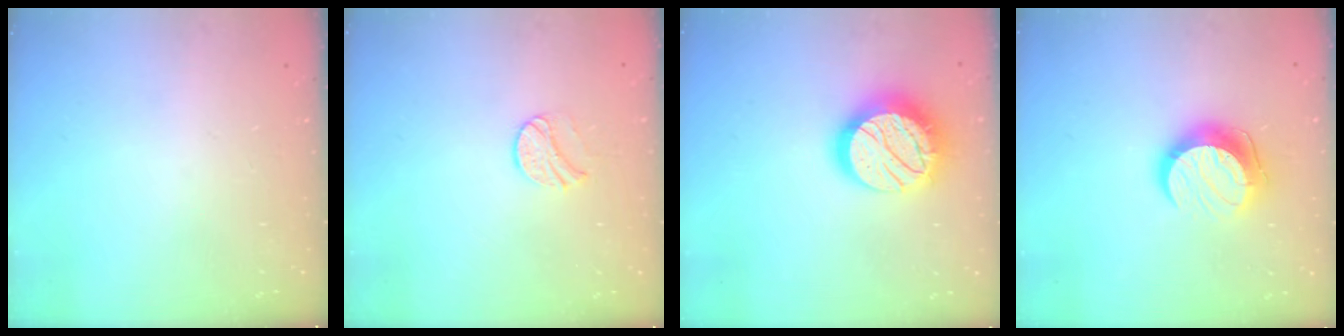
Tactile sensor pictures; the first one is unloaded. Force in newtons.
{"total": 7.7, "press": 7.7, "slide": 0.7}
{"total": 17.6, "press": 17.6, "slide": 1.0}
{"total": 11.9, "press": 11.9, "slide": 0.7}